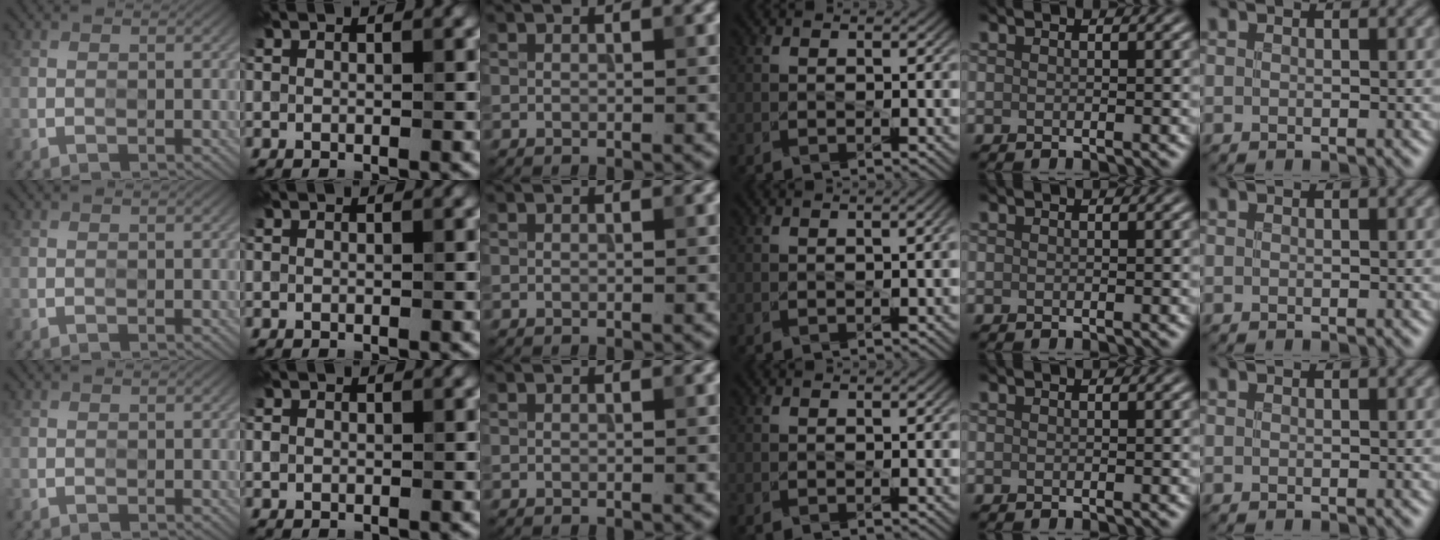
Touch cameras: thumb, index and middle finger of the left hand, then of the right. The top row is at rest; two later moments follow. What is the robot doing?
{"motion": "wipe", "object": "measuring cup"}